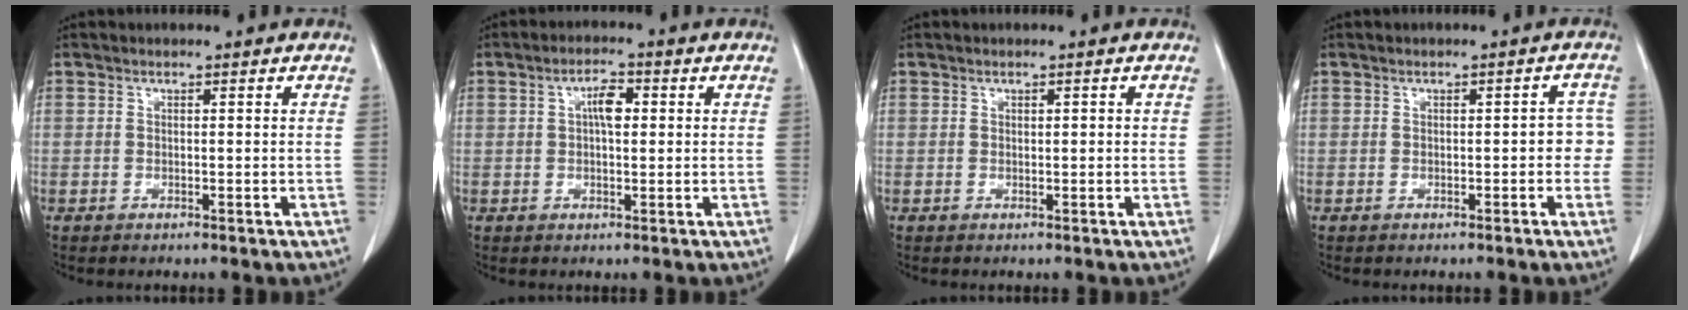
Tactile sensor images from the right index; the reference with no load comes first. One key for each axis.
{"total": 3.7, "fx": 0.7, "fy": 1.3, "fz": 3.3, "tx": -0.060, "ty": 0.008, "tz": 0.011}
{"total": 0.8, "fx": 0.2, "fy": 0.2, "fz": 0.8, "tx": -0.013, "ty": 0.002, "tz": 0.004}
{"total": 3.1, "fx": -0.5, "fy": 1.6, "fz": 2.6, "tx": -0.014, "ty": 0.016, "tz": -0.007}